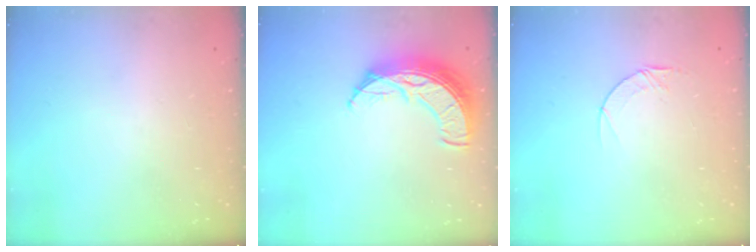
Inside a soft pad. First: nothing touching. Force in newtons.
{"total": 13.7, "press": 13.7, "slide": 1.0}
{"total": 4.1, "press": 4.1, "slide": 0.4}